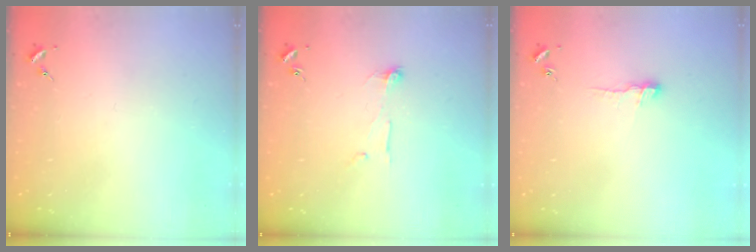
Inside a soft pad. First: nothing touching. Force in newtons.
{"total": 6.2, "press": 6.2, "slide": 0.4}
{"total": 6.3, "press": 6.2, "slide": 0.8}